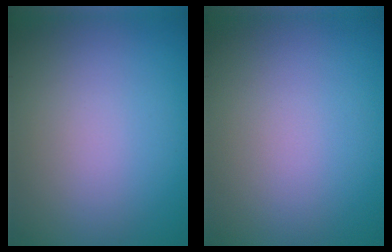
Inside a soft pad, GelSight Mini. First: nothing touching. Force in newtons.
{"total": 0.0}